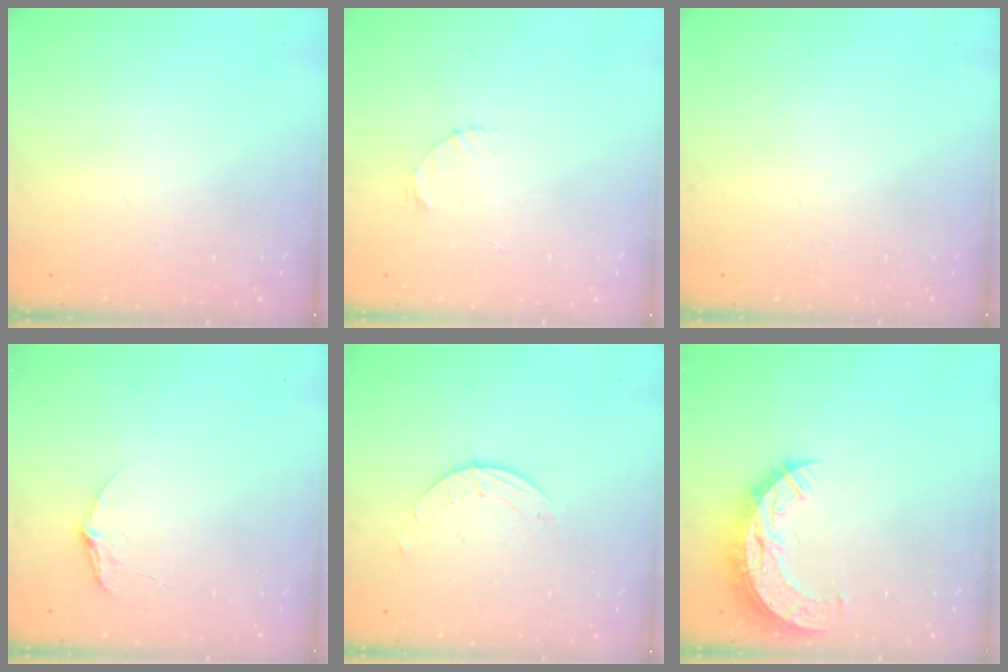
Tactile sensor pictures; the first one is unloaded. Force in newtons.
{"total": 1.4, "press": 1.4, "slide": 0.2}
{"total": 0.0}
{"total": 5.3, "press": 5.2, "slide": 0.6}
{"total": 2.7, "press": 2.7, "slide": 0.3}
{"total": 10.7, "press": 10.7, "slide": 0.8}